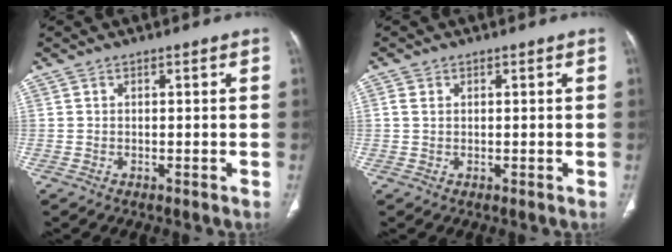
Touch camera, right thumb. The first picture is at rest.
{"total": 1.6, "force": [0.4, 1.3, 1.0], "torque": [-0.024, 0.002, 0.010]}